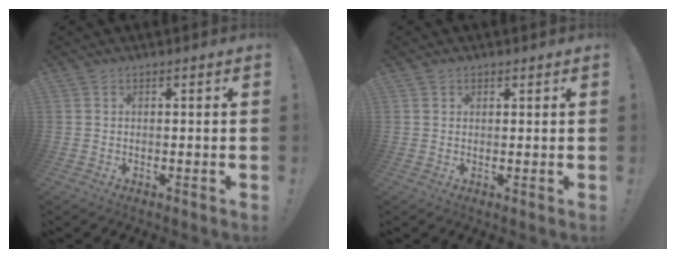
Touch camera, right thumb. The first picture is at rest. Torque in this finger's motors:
{"motor_torque": [0.10, -0.16, -0.02, 0.02, 0.14]}